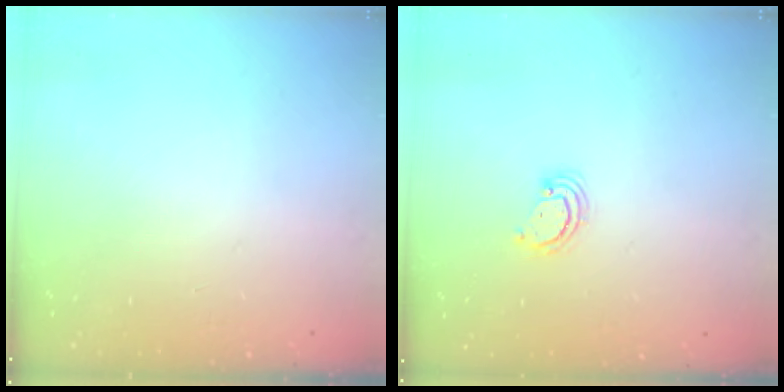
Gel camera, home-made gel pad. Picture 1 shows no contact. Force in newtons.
{"total": 2.9, "press": 2.8, "slide": 0.3}